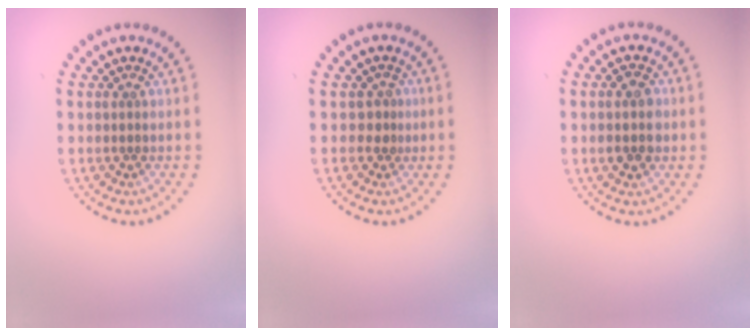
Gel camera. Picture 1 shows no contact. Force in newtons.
{"total": 1.3, "press": 0.8, "slide": 1.0}
{"total": 2.8, "press": 2.8, "slide": 0.1}